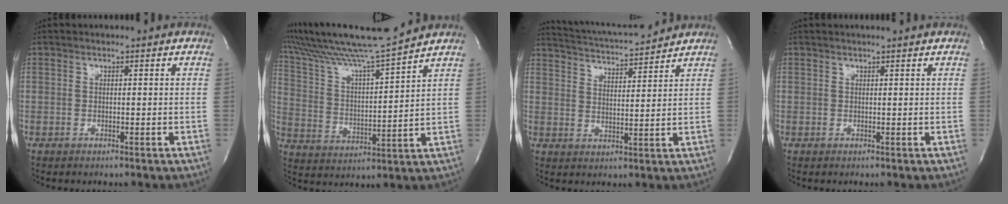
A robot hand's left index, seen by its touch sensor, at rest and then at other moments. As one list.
[{"total": 15.7, "force": [14.1, -1.9, 6.6], "torque": [-0.136, -0.016, 0.243]}, {"total": 10.8, "force": [10.3, 0.6, 3.1], "torque": [-0.067, 0.007, 0.162]}, {"total": 2.3, "force": [2.1, -0.3, 0.8], "torque": [-0.011, 0.008, 0.027]}]